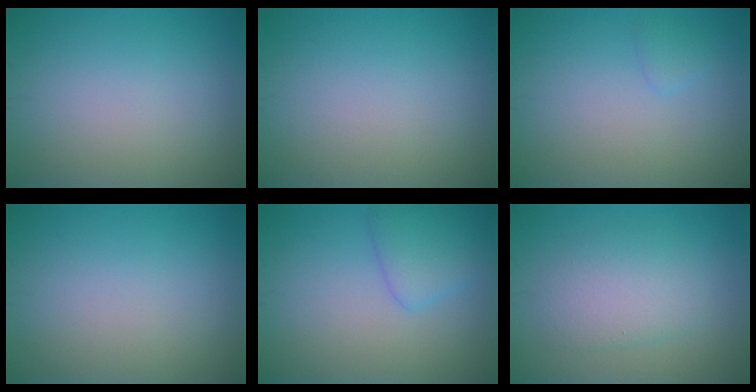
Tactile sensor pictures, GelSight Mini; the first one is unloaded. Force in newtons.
{"total": 0.0}
{"total": 0.8, "press": 0.8, "slide": 0.1}
{"total": 0.0}
{"total": 2.7, "press": 2.7, "slide": 0.2}
{"total": 3.6, "press": 3.6, "slide": 0.3}